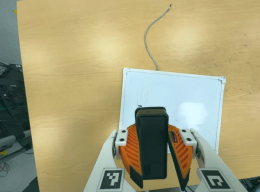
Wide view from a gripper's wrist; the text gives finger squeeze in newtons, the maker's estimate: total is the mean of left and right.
{"total": 9.5, "left": 9.4, "right": 9.6}